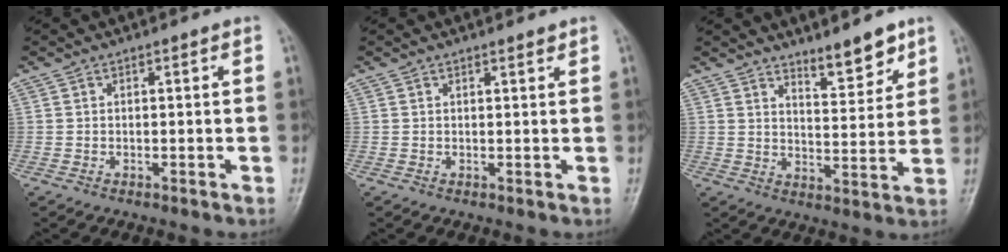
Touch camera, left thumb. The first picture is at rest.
{"total": 0.9, "force": [0.7, 0.2, 0.4], "torque": [-0.007, -0.006, 0.011]}
{"total": 7.3, "force": [5.7, 2.2, 4.1], "torque": [-0.040, -0.049, 0.089]}